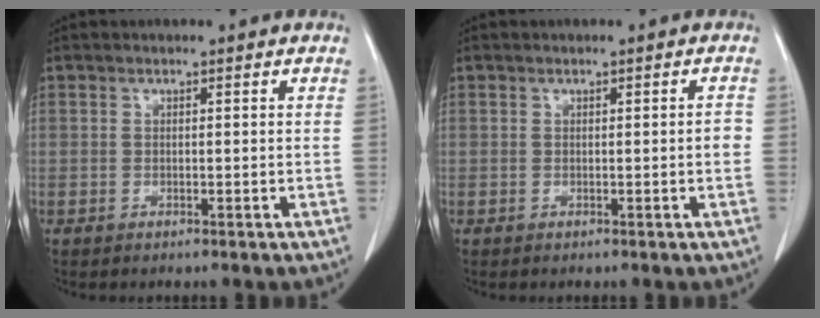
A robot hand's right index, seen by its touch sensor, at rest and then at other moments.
{"total": 1.2, "force": [-0.2, 0.1, 1.2], "torque": [-0.014, 0.000, 0.000]}